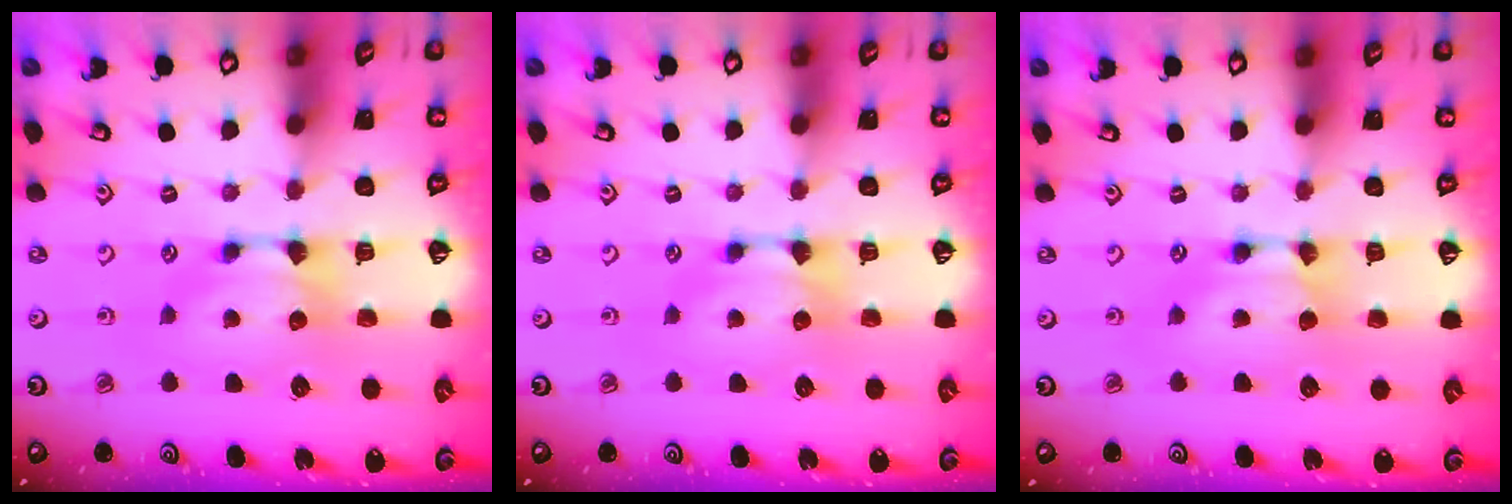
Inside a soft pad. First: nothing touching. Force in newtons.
{"total": 0.0}
{"total": 1.6, "press": 1.6, "slide": 0.2}